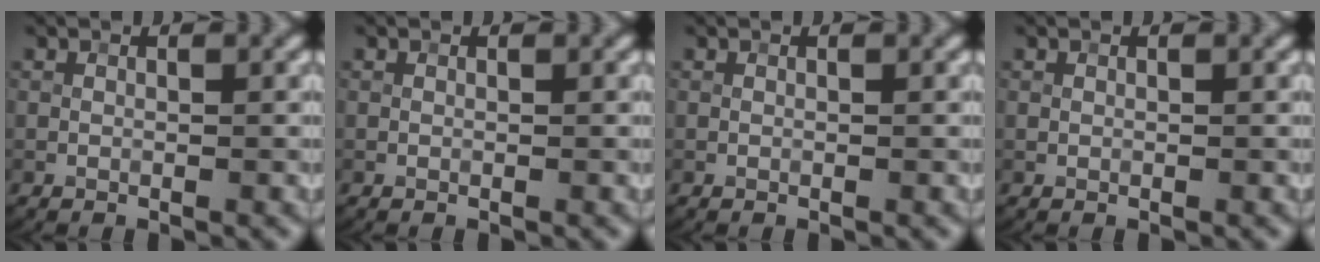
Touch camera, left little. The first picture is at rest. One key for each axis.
{"total": 0.0}
{"total": 0.0}
{"total": 0.0}